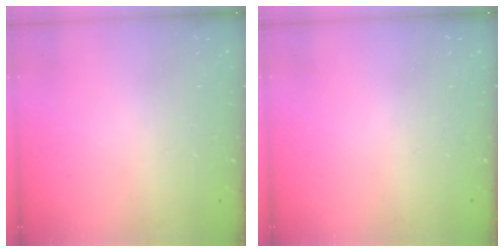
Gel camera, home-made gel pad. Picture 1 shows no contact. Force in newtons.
{"total": 0.9, "press": 0.0, "slide": 0.9}